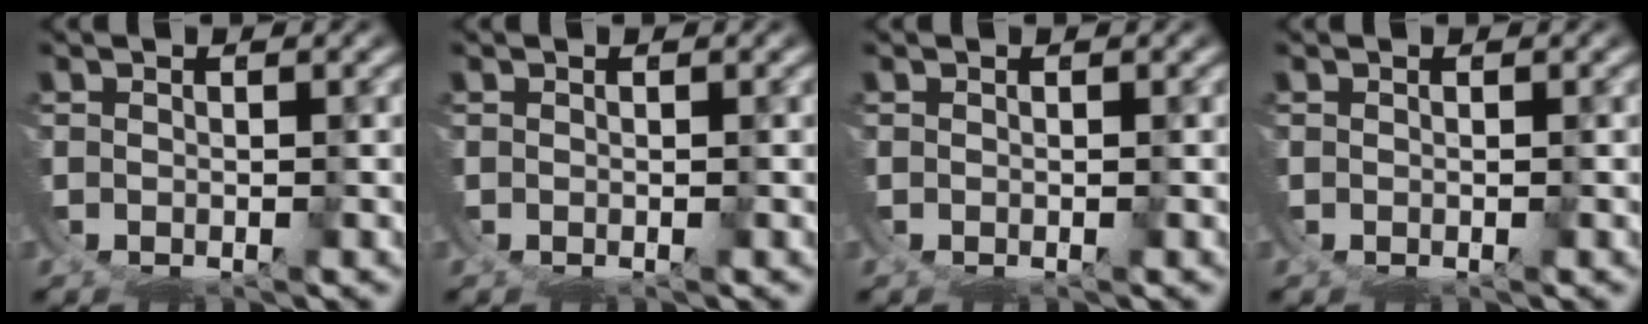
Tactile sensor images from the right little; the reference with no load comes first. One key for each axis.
{"total": 0.0}
{"total": 0.0}
{"total": 0.0}